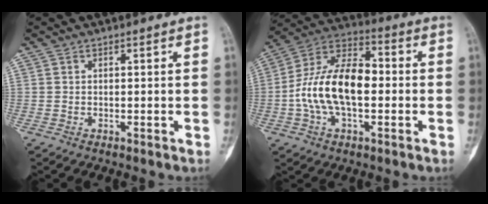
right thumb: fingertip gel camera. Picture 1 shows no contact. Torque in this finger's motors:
{"motor_torque": [0.39, 0.47, 1.49, -0.48, 0.39]}